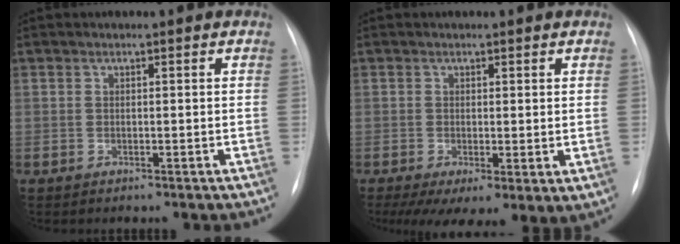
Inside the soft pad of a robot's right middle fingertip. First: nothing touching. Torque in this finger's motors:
{"motor_torque": [1.09, -1.05, 0.29, 0.11]}